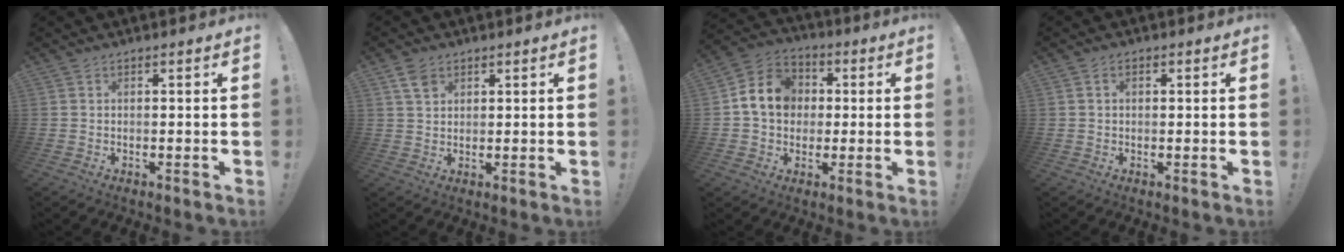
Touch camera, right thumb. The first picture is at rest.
{"total": 4.5, "force": [2.6, 2.9, 2.3], "torque": [-0.041, -0.005, 0.050]}
{"total": 12.1, "force": [1.2, 10.5, 6.0], "torque": [-0.091, 0.013, 0.031]}
{"total": 1.2, "force": [0.1, 0.9, 0.8], "torque": [-0.011, 0.002, 0.001]}